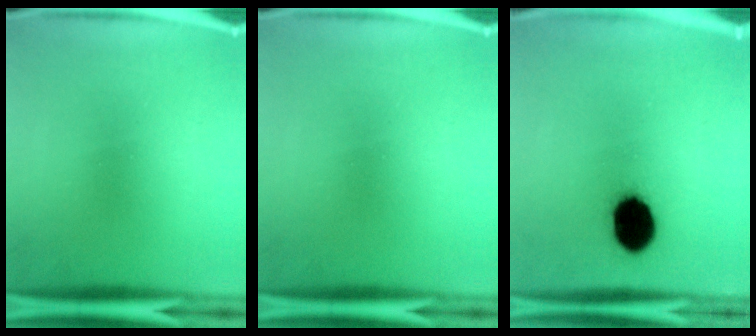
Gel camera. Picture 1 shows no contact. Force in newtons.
{"total": 0.0}
{"total": 13.0}